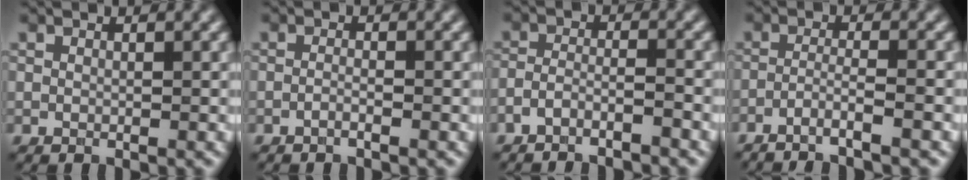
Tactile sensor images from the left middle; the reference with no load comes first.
{"total": 0.9, "force": [-0.6, 0.1, 0.6], "torque": [-0.013, -0.002, -0.013]}
{"total": 2.5, "force": [-2.2, 0.4, 1.1], "torque": [-0.020, 0.003, -0.047]}
{"total": 3.1, "force": [-2.1, 0.3, 2.2], "torque": [-0.027, 0.002, -0.055]}